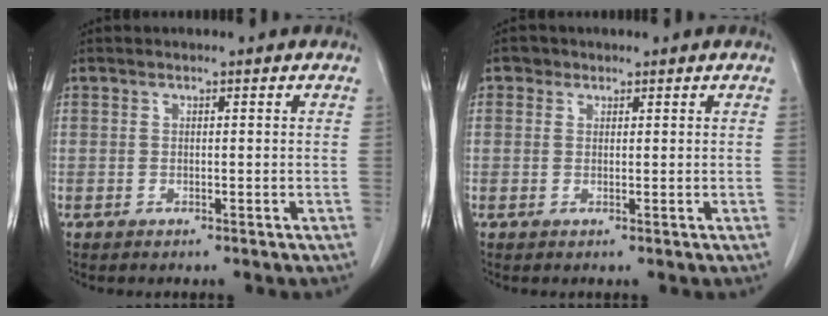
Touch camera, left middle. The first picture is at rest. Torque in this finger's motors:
{"motor_torque": [-0.06, 0.08, -0.05, 0.01]}